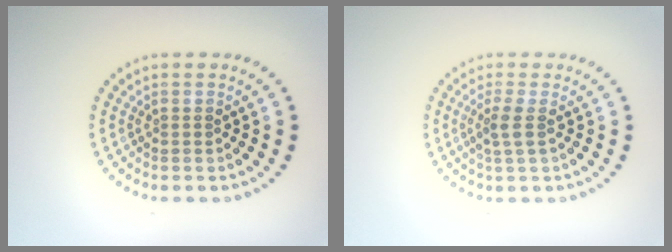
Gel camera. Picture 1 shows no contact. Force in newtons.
{"total": 1.8, "press": 1.3, "slide": 1.1}